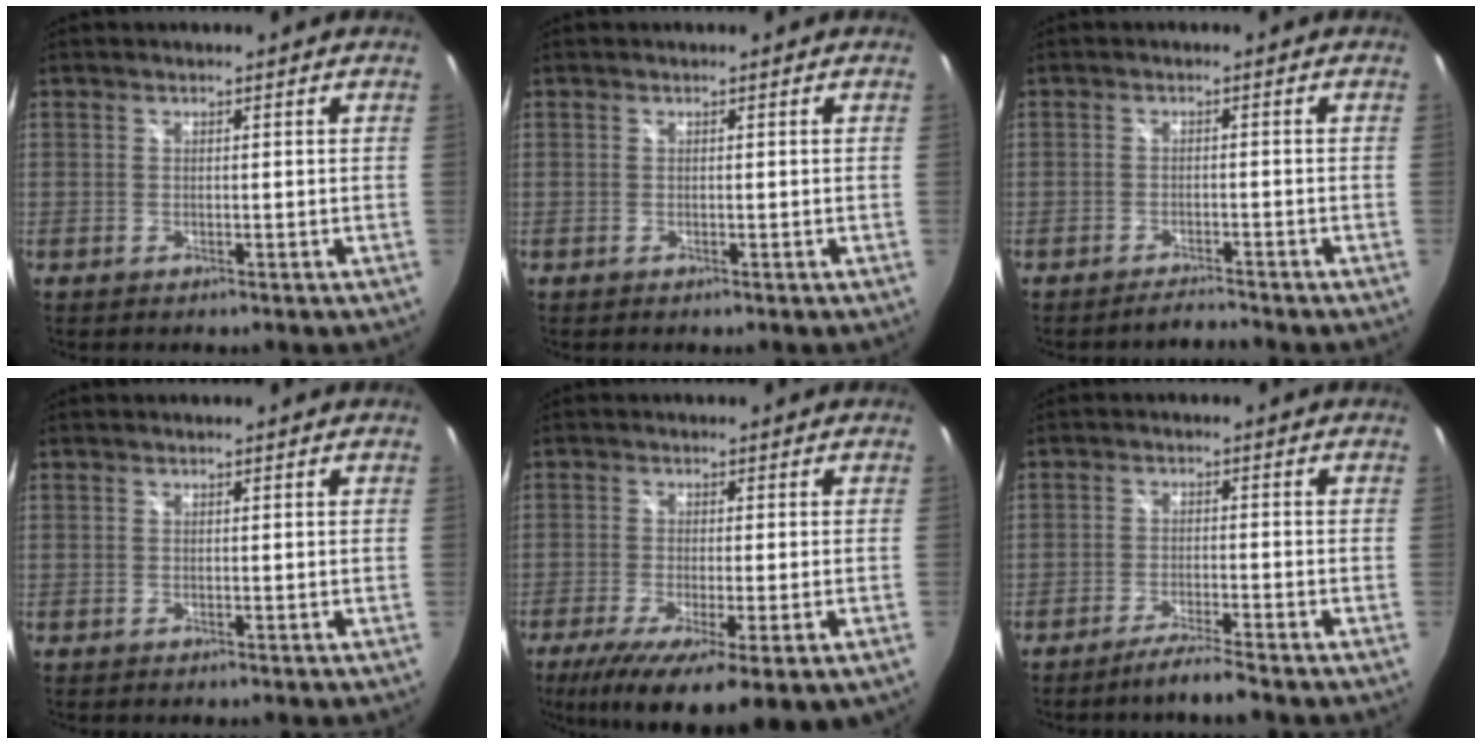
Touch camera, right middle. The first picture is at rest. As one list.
[{"total": 0.0}, {"total": 2.4, "force": [-2.4, -0.2, 0.1], "torque": [-0.014, -0.004, -0.042]}, {"total": 0.0}, {"total": 12.6, "force": [-6.2, 2.3, 10.7], "torque": [-0.197, -0.049, -0.095]}, {"total": 4.2, "force": [-3.7, -0.5, 1.9], "torque": [-0.057, -0.004, -0.069]}]